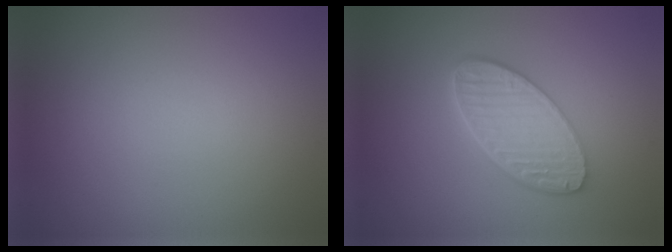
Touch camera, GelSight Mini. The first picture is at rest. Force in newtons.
{"total": 5.7, "press": 4.4, "slide": 3.6}